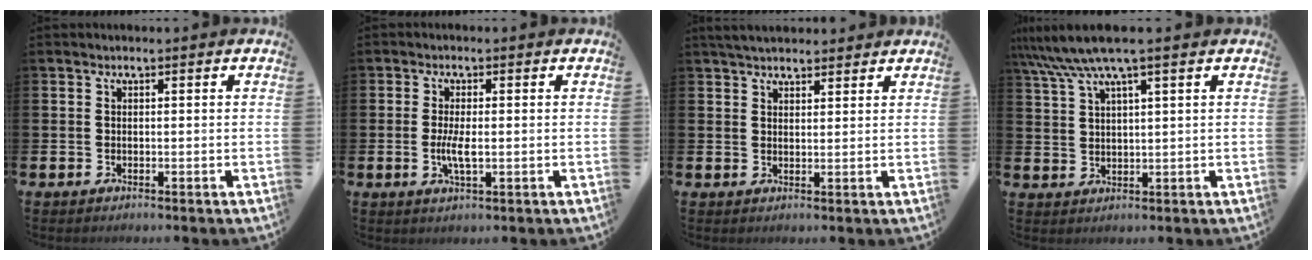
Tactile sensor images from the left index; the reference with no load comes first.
{"total": 3.2, "force": [-0.3, 1.0, 3.0], "torque": [-0.053, -0.001, -0.006]}
{"total": 3.7, "force": [3.4, 0.9, 0.8], "torque": [-0.018, -0.009, 0.064]}
{"total": 6.7, "force": [4.9, 0.6, 4.4], "torque": [-0.097, -0.008, 0.087]}